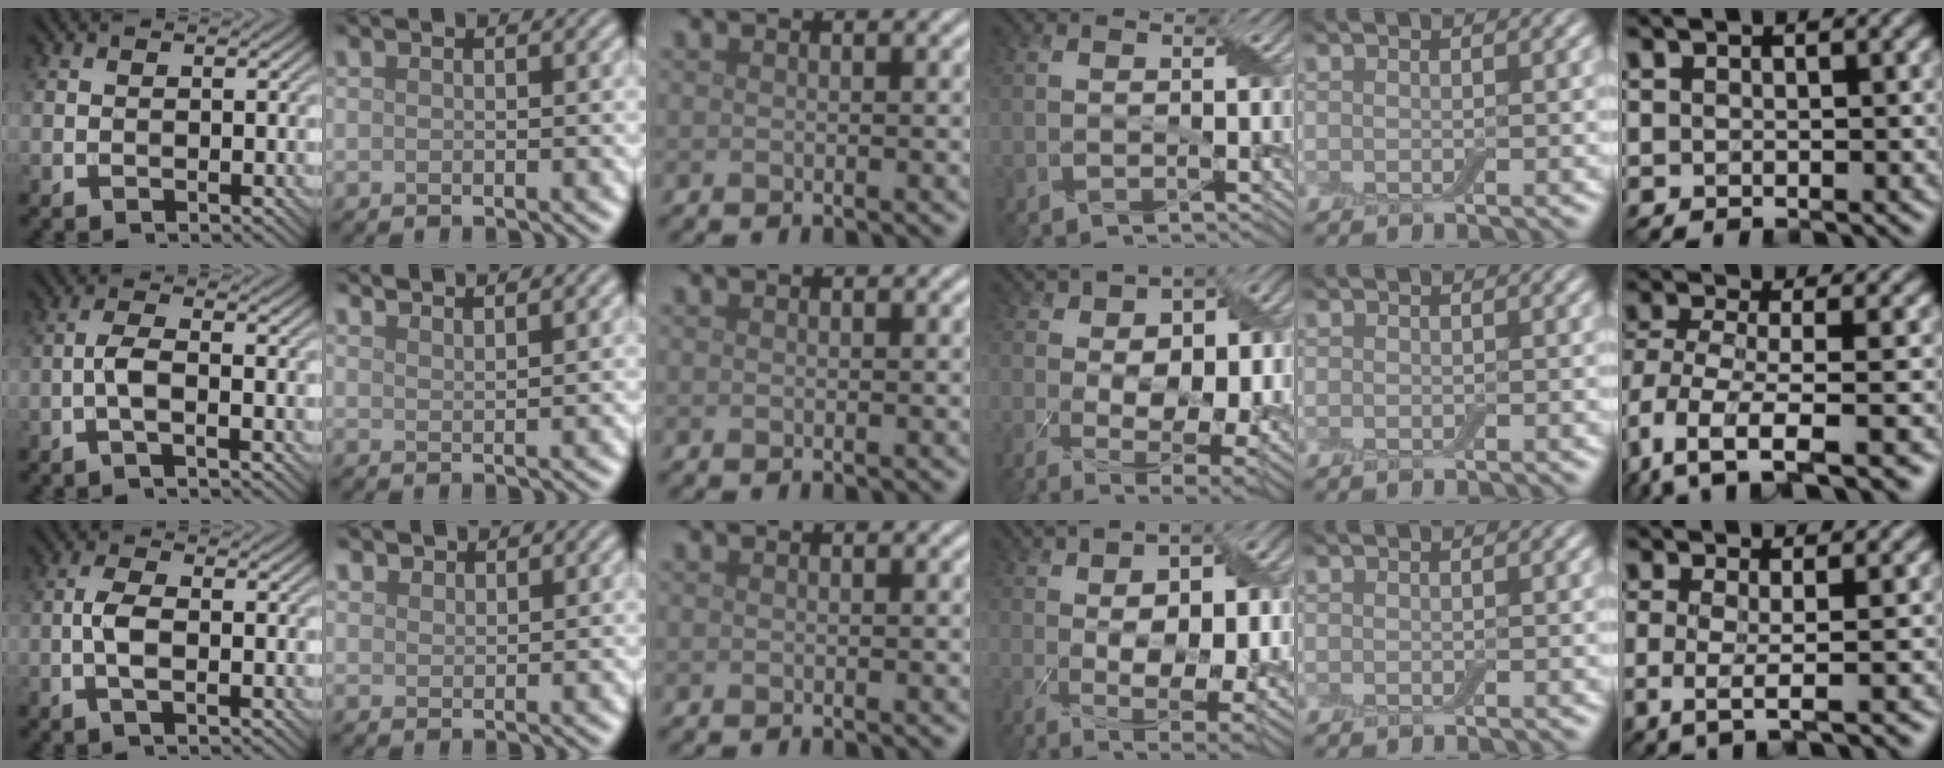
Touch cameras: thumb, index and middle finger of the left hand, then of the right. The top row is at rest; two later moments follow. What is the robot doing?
{"motion": "peel", "object": "bubble wrap"}